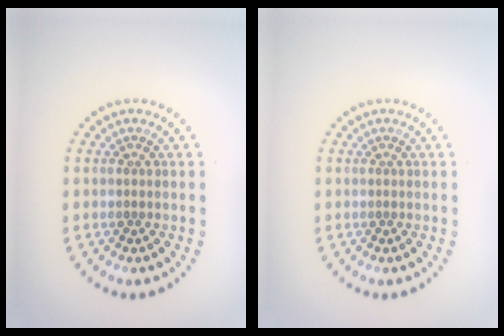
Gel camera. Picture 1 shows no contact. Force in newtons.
{"total": 0.0}